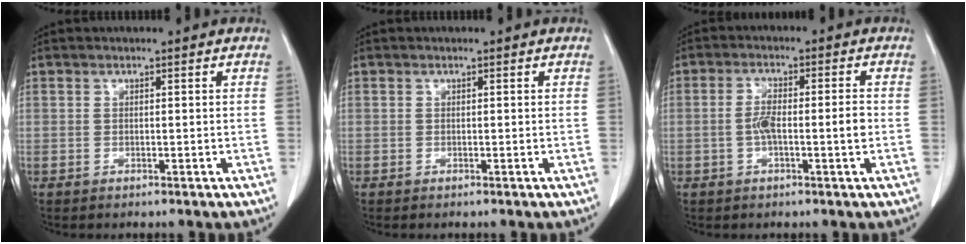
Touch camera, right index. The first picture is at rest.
{"total": 0.0}
{"total": 5.3, "force": [-0.9, 0.8, 5.2], "torque": [-0.099, 0.008, -0.016]}